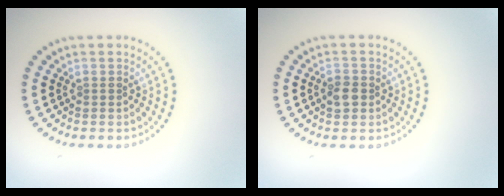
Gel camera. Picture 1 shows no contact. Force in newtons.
{"total": 1.7, "press": 1.6, "slide": 0.3}